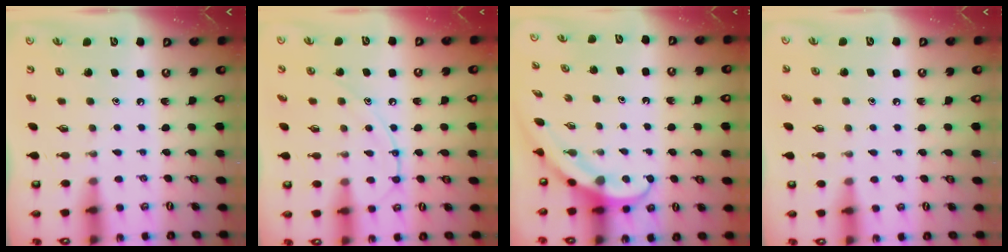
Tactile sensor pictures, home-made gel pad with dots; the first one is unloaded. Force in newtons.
{"total": 10.1, "press": 10.1, "slide": 0.9}
{"total": 4.0, "press": 3.9, "slide": 0.3}
{"total": 2.1, "press": 2.1, "slide": 0.2}